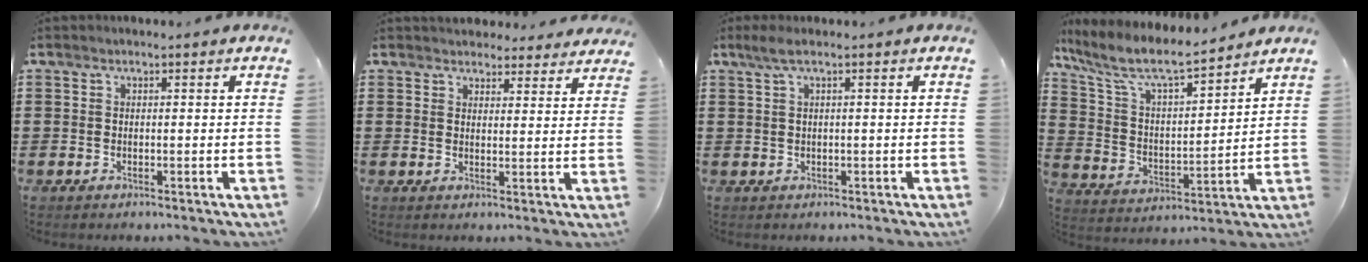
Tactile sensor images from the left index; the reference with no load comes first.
{"total": 3.6, "force": [3.5, 0.9, 0.2], "torque": [-0.007, -0.014, 0.064]}
{"total": 1.9, "force": [0.3, 0.0, 1.9], "torque": [-0.043, -0.005, 0.002]}
{"total": 8.4, "force": [6.8, 1.5, 4.7], "torque": [-0.120, -0.037, 0.112]}